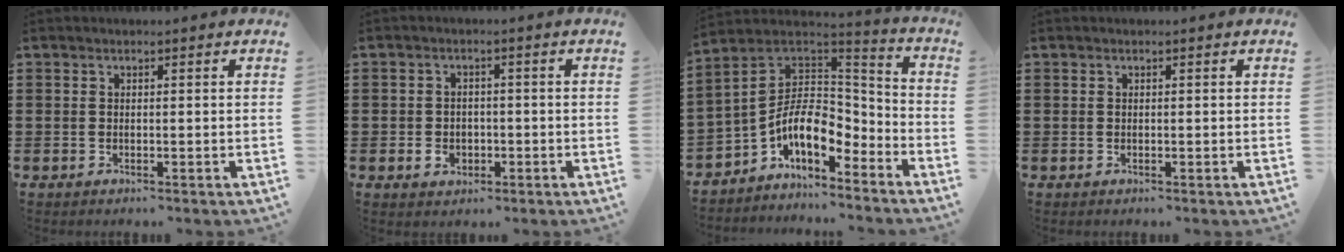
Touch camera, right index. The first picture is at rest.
{"total": 2.5, "force": [-0.9, 2.0, 1.3], "torque": [-0.030, 0.000, -0.018]}
{"total": 9.6, "force": [-4.4, 4.9, 7.0], "torque": [-0.162, -0.010, -0.093]}
{"total": 0.0}